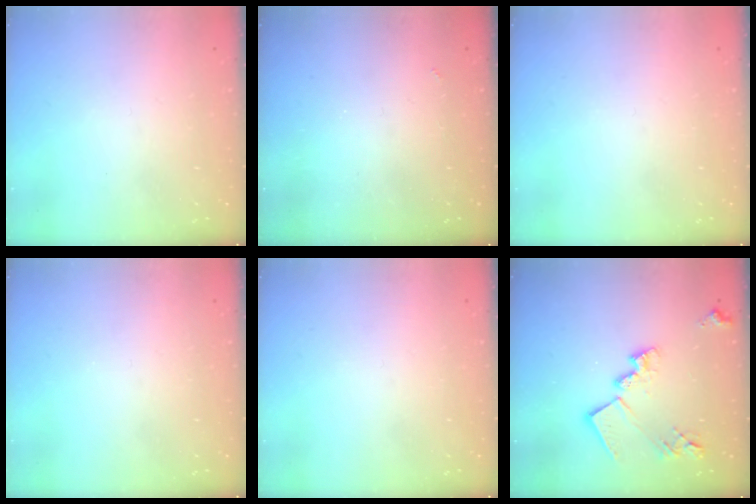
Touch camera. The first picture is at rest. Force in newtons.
{"total": 1.9, "press": 1.8, "slide": 0.4}
{"total": 0.0}
{"total": 0.0}
{"total": 0.0}
{"total": 17.0, "press": 17.0, "slide": 1.0}